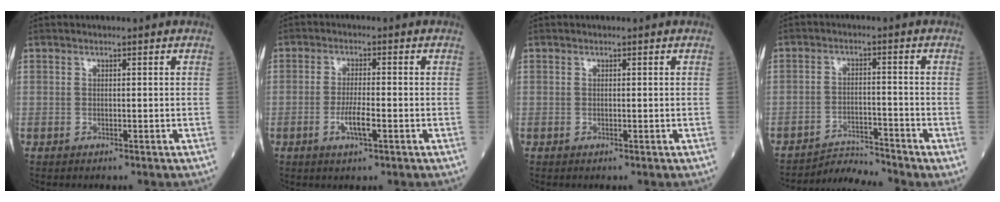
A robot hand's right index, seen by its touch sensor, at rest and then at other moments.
{"total": 4.1, "force": [-1.5, 0.4, 3.8], "torque": [-0.072, -0.004, -0.029]}
{"total": 0.0}
{"total": 4.5, "force": [-4.2, -1.3, -0.7], "torque": [0.008, -0.010, -0.072]}